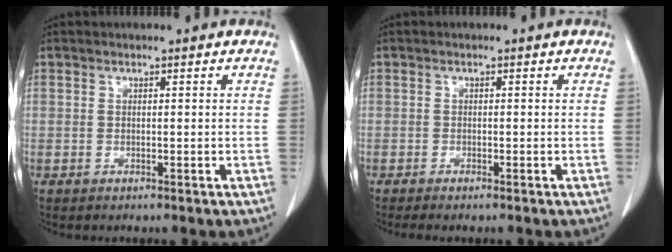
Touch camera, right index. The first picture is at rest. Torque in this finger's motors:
{"motor_torque": [0.04, -0.04, 0.00, 0.02]}